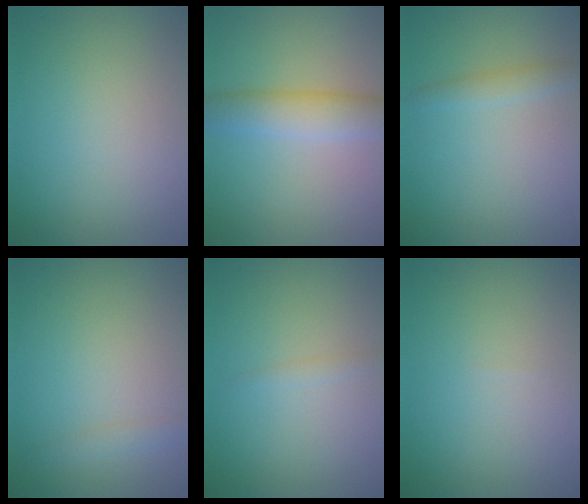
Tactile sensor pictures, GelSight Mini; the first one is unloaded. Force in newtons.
{"total": 4.6, "press": 4.6, "slide": 0.1}
{"total": 1.6, "press": 1.6, "slide": 0.1}
{"total": 1.2, "press": 1.2, "slide": 0.1}
{"total": 0.6, "press": 0.6, "slide": 0.0}
{"total": 0.0}